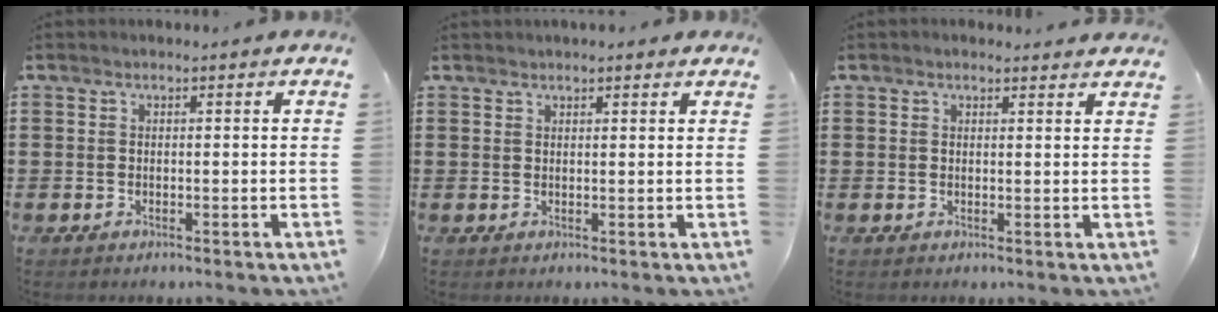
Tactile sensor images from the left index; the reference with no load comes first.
{"total": 1.4, "force": [1.3, 0.2, 0.6], "torque": [-0.013, 0.002, 0.025]}
{"total": 1.2, "force": [1.1, 0.3, 0.1], "torque": [-0.006, 0.003, 0.022]}